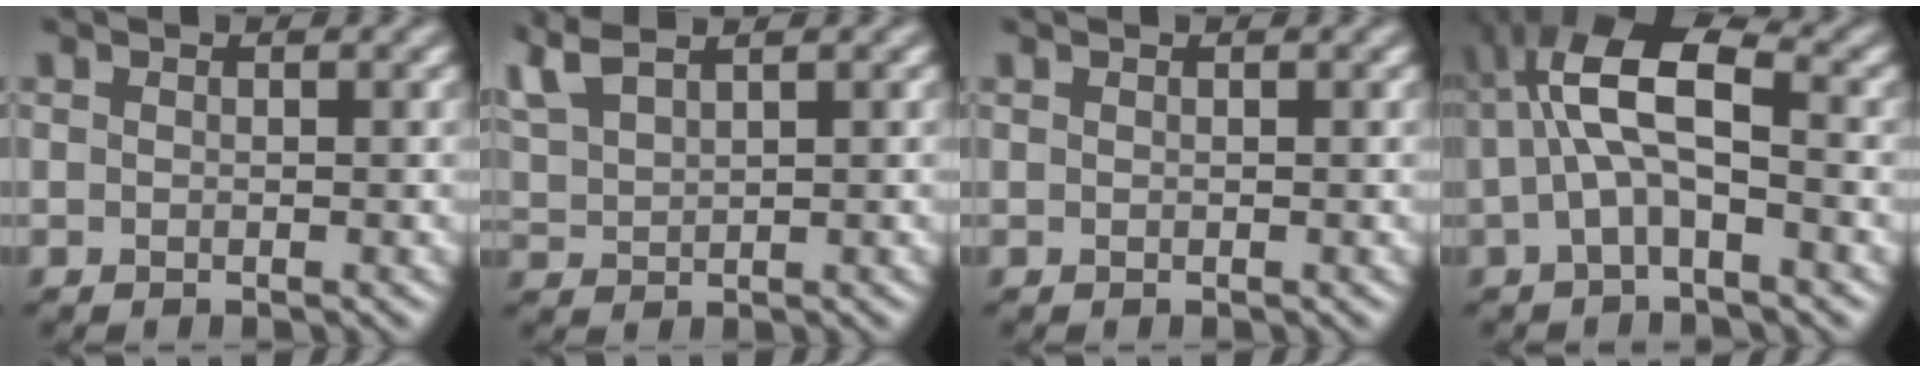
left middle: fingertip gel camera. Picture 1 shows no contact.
{"total": 4.3, "force": [3.4, 1.1, 2.3], "torque": [-0.071, 0.022, 0.072]}
{"total": 0.0}
{"total": 5.9, "force": [0.4, 2.3, 5.5], "torque": [-0.106, 0.027, -0.004]}